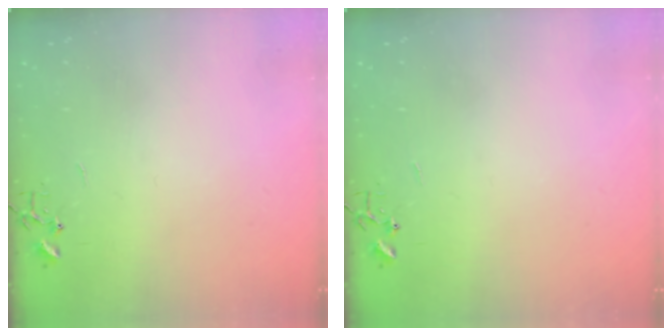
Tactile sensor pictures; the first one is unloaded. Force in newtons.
{"total": 0.0}